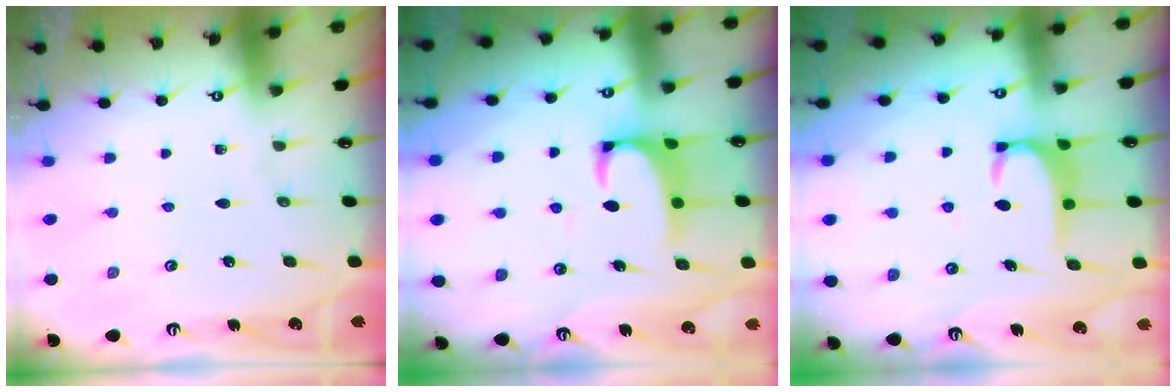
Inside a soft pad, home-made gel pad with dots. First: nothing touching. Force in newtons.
{"total": 2.2, "press": 2.0, "slide": 0.9}
{"total": 3.0, "press": 2.9, "slide": 0.6}